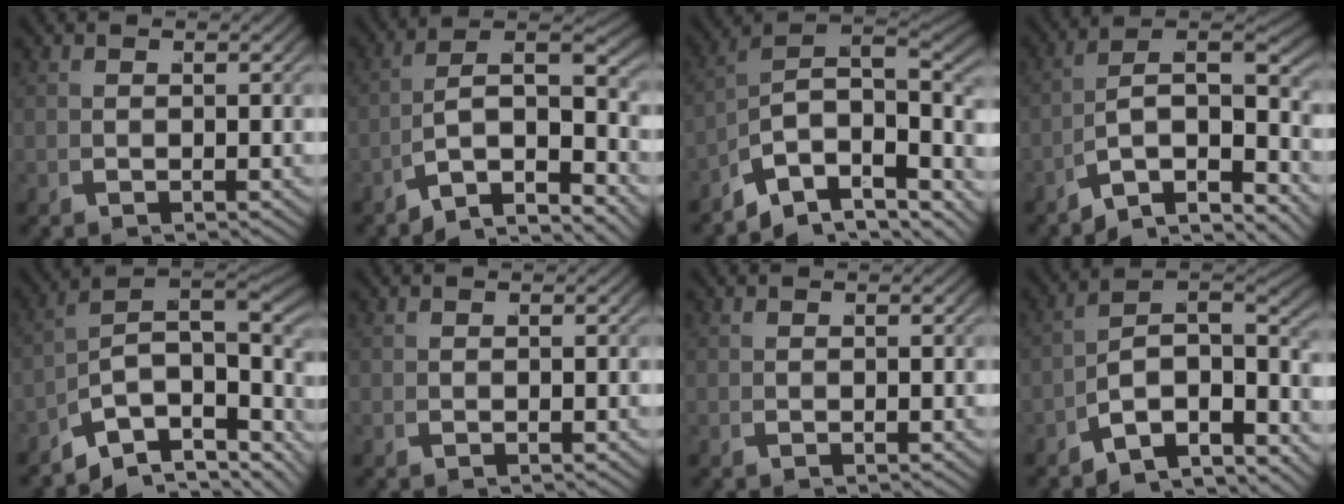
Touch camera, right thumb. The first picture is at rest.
{"total": 11.0, "force": [-2.3, 7.4, 7.8], "torque": [-0.158, -0.045, -0.026]}
{"total": 16.0, "force": [-1.4, 11.5, 11.0], "torque": [-0.199, -0.041, -0.013]}
{"total": 12.2, "force": [-2.4, 8.5, 8.4], "torque": [-0.164, -0.046, -0.029]}
{"total": 14.3, "force": [-1.4, 10.0, 10.1], "torque": [-0.177, -0.027, -0.016]}
{"total": 0.0}
{"total": 0.0}
{"total": 12.6, "force": [-2.6, 8.8, 8.5], "torque": [-0.164, -0.048, -0.034]}